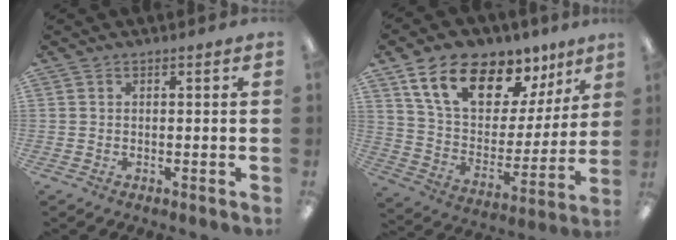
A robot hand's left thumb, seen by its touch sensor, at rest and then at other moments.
{"total": 18.4, "force": [12.1, 9.7, 9.9], "torque": [-0.184, -0.065, 0.217]}